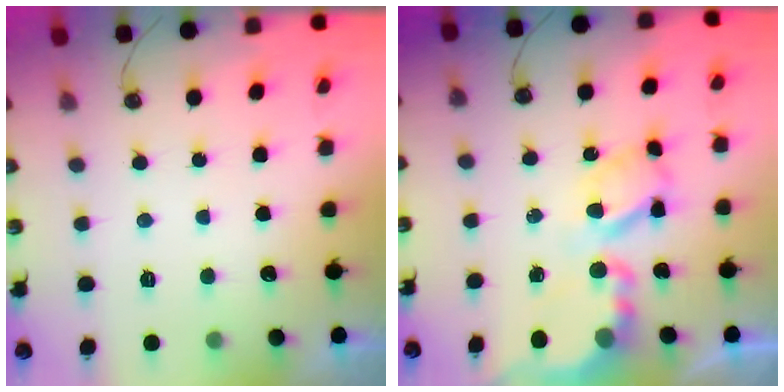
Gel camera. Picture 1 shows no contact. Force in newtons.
{"total": 9.0, "press": 9.0, "slide": 0.6}